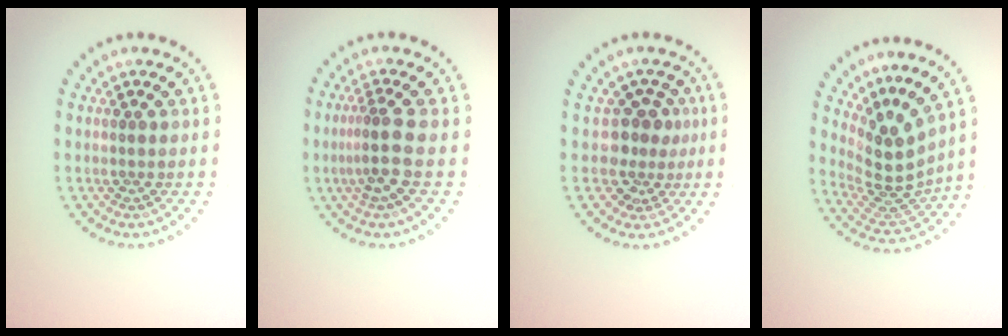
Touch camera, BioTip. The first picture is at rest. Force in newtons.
{"total": 2.9, "press": 2.1, "slide": 2.0}
{"total": 2.7, "press": 2.0, "slide": 1.9}
{"total": 4.4, "press": 3.1, "slide": 3.1}